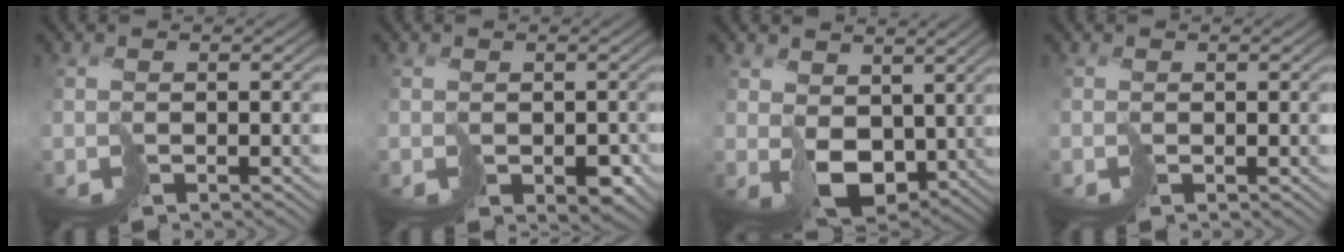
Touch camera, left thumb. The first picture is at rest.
{"total": 2.6, "force": [-0.3, 2.1, 1.5], "torque": [-0.018, -0.011, 0.006]}
{"total": 7.3, "force": [2.4, 5.1, 4.6], "torque": [-0.122, -0.013, 0.051]}
{"total": 0.6, "force": [0.3, -0.3, -0.4], "torque": [0.010, 0.002, 0.005]}